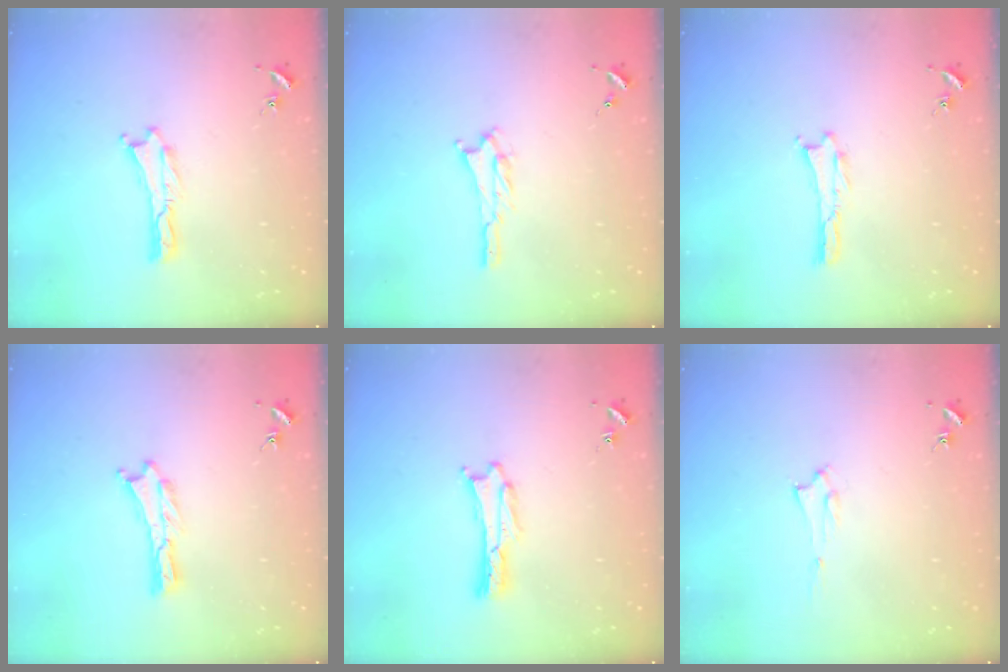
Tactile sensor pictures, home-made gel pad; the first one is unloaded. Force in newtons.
{"total": 1.5, "press": 1.5, "slide": 0.3}
{"total": 0.0}
{"total": 0.0}
{"total": 1.1, "press": 1.1, "slide": 0.0}
{"total": 1.5, "press": 1.5, "slide": 0.2}